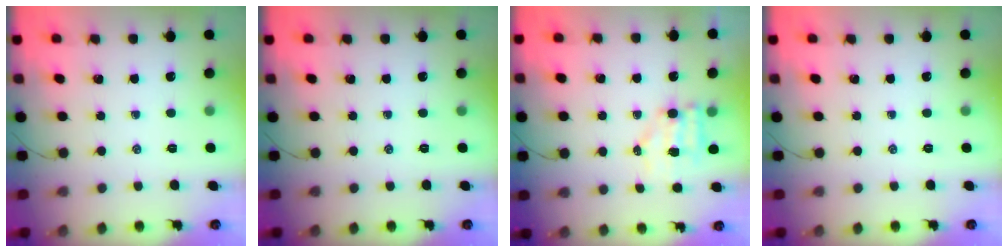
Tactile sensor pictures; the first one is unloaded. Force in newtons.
{"total": 0.0}
{"total": 5.1, "press": 5.0, "slide": 0.8}
{"total": 0.0}